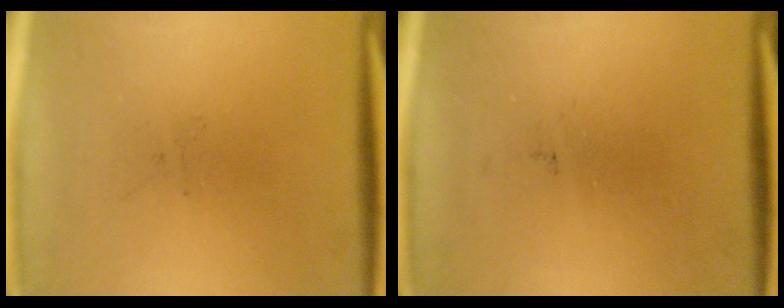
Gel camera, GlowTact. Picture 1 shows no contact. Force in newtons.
{"total": 0.0}